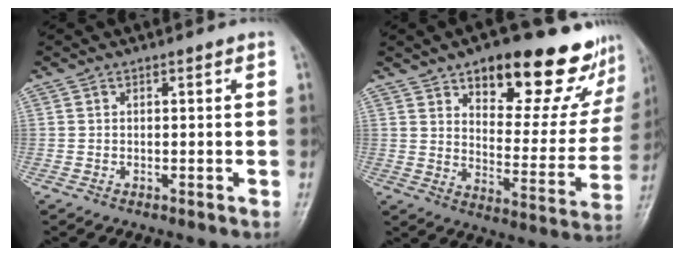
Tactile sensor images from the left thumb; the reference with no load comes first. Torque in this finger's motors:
{"motor_torque": [0.50, 0.68, 1.17, -1.60, 0.12]}